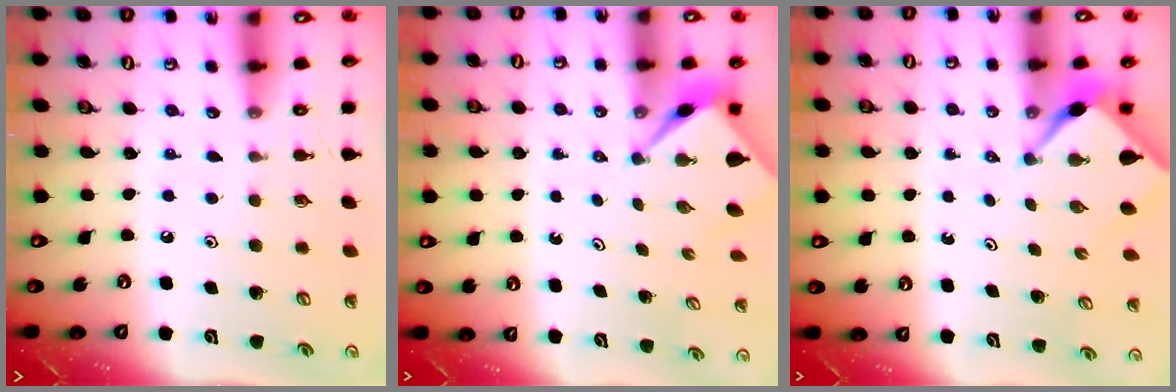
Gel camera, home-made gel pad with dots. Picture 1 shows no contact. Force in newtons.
{"total": 2.7, "press": 2.7, "slide": 0.1}
{"total": 2.2, "press": 2.1, "slide": 0.3}